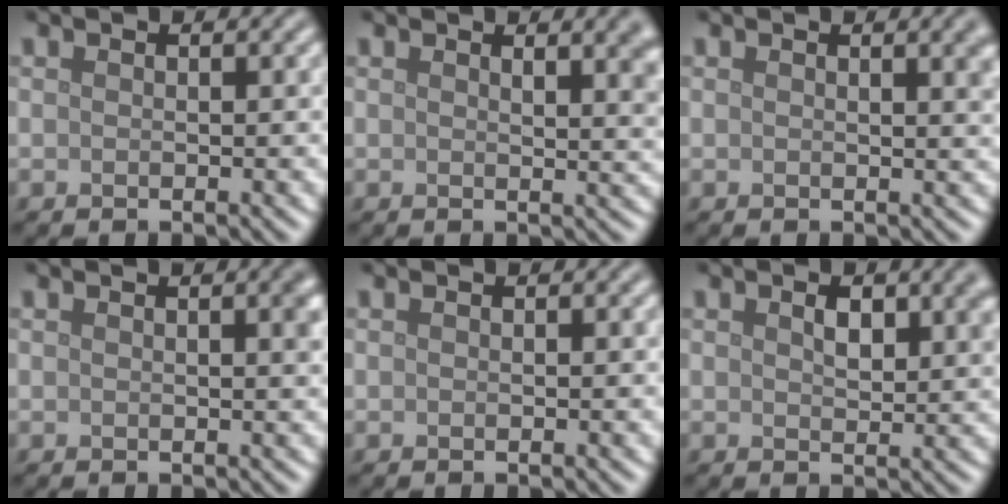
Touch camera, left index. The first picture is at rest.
{"total": 3.4, "force": [1.9, 1.2, 2.6], "torque": [-0.018, 0.002, 0.025]}
{"total": 2.6, "force": [1.1, 0.9, 2.2], "torque": [-0.013, 0.007, 0.011]}
{"total": 1.8, "force": [0.6, 0.6, 1.6], "torque": [-0.013, 0.006, 0.007]}
{"total": 0.0}
{"total": 3.3, "force": [1.3, 1.6, 2.6], "torque": [-0.040, 0.005, 0.021]}